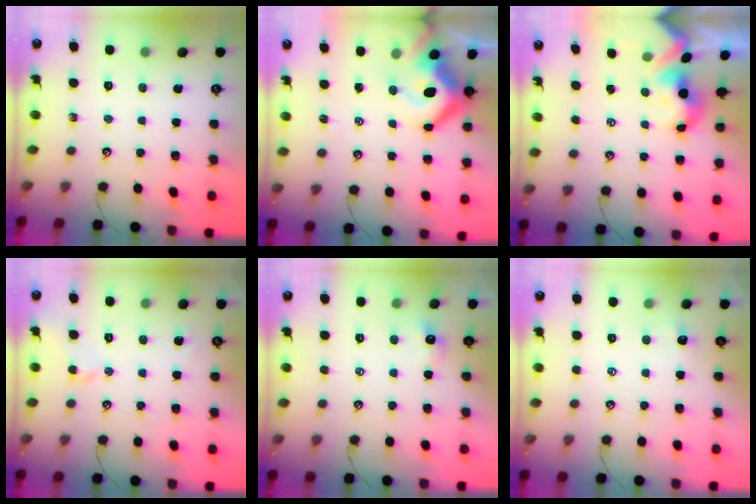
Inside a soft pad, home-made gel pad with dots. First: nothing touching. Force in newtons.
{"total": 14.4, "press": 14.2, "slide": 1.9}
{"total": 1.7, "press": 1.5, "slide": 0.7}
{"total": 0.9, "press": 0.9, "slide": 0.1}
{"total": 0.7, "press": 0.3, "slide": 0.6}
{"total": 3.0, "press": 2.9, "slide": 0.3}